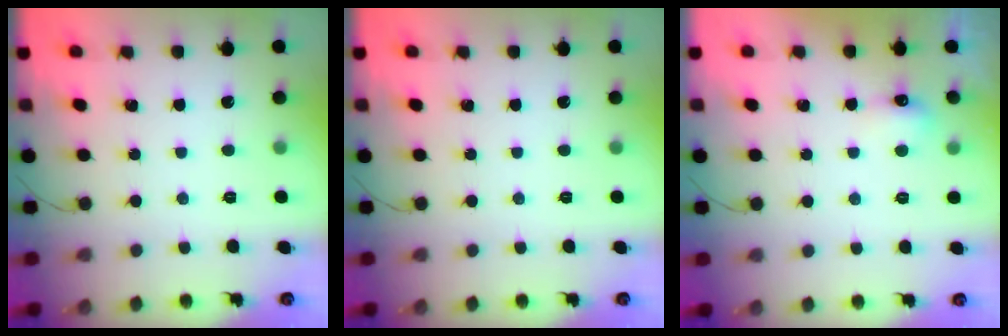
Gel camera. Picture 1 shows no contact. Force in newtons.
{"total": 0.0}
{"total": 5.2, "press": 5.1, "slide": 0.9}